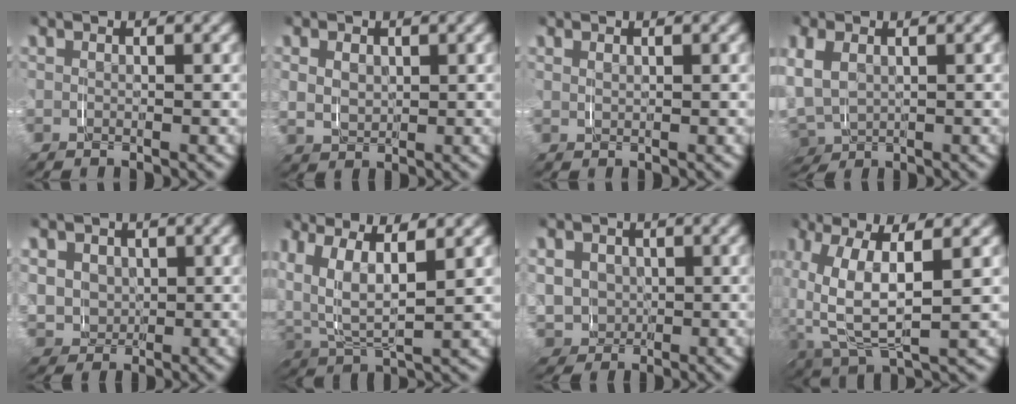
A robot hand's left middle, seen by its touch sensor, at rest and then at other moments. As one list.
[{"total": 0.9, "force": [0.5, 0.7, -0.4], "torque": [0.008, -0.009, 0.015]}, {"total": 0.7, "force": [0.5, -0.4, -0.3], "torque": [0.005, -0.001, 0.010]}, {"total": 5.1, "force": [-1.0, 4.7, 1.7], "torque": [-0.055, -0.023, -0.012]}, {"total": 6.0, "force": [-0.4, 5.9, 1.0], "torque": [-0.035, -0.033, -0.001]}, {"total": 4.8, "force": [2.5, 3.3, 2.4], "torque": [-0.061, -0.001, 0.030]}, {"total": 6.3, "force": [-0.9, 6.1, 1.3], "torque": [-0.038, -0.040, -0.005]}, {"total": 5.5, "force": [1.3, 3.0, 4.4], "torque": [-0.080, 0.003, 0.017]}]